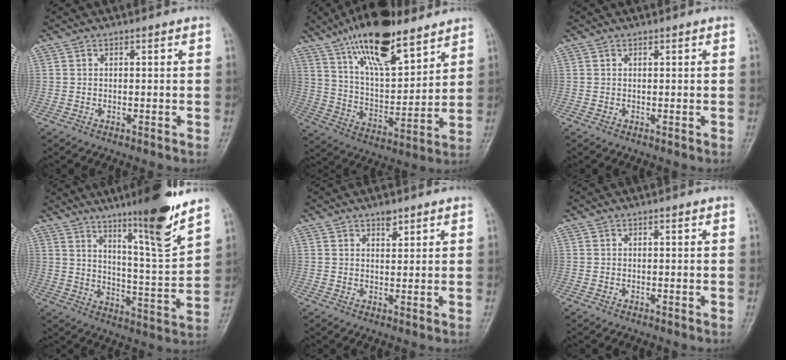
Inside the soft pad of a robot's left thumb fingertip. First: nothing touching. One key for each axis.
{"total": 19.9, "fx": 13.2, "fy": 7.3, "fz": 12.9, "tx": -0.192, "ty": -0.057, "tz": 0.236}
{"total": 0.0}
{"total": 14.8, "fx": 10.4, "fy": 0.9, "fz": 10.6, "tx": -0.150, "ty": -0.074, "tz": 0.166}
{"total": 2.3, "fx": 1.7, "fy": 1.1, "fz": 1.2, "tx": -0.009, "ty": -0.011, "tz": 0.027}
{"total": 0.0}